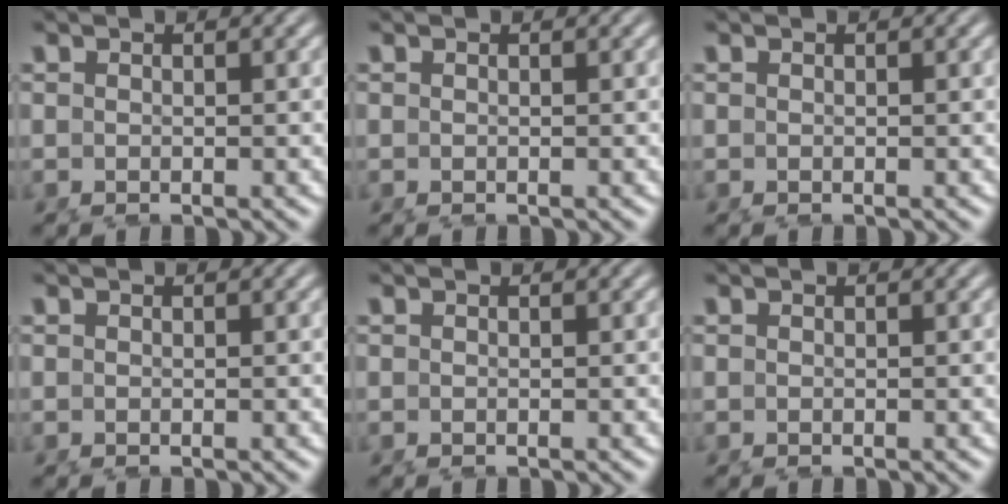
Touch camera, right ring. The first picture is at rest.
{"total": 0.0}
{"total": 0.0}
{"total": 0.0}
{"total": 0.0}
{"total": 0.0}